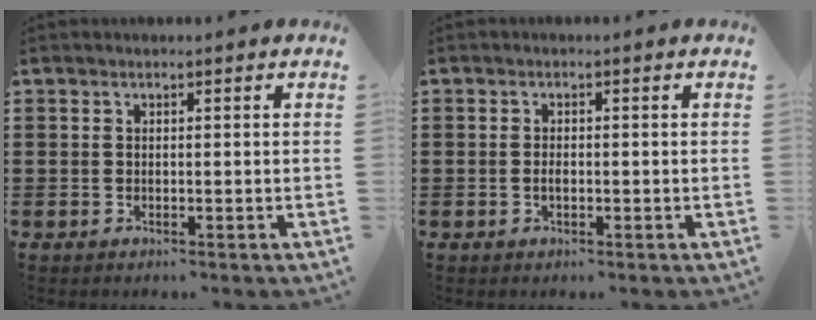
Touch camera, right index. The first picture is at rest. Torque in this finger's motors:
{"motor_torque": [0.75, 0.56, 0.10, 0.04]}